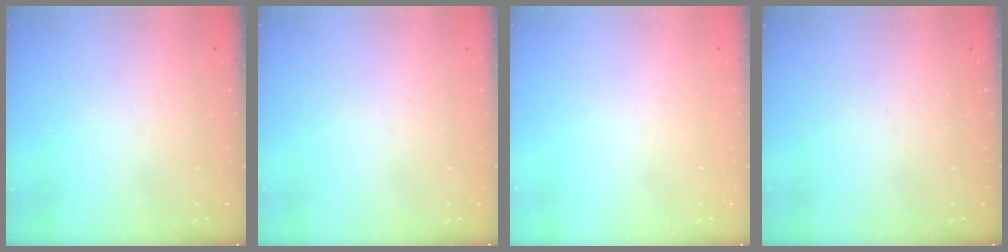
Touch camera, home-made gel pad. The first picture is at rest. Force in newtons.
{"total": 1.6, "press": 1.6, "slide": 0.1}
{"total": 1.8, "press": 1.7, "slide": 0.1}
{"total": 0.0}